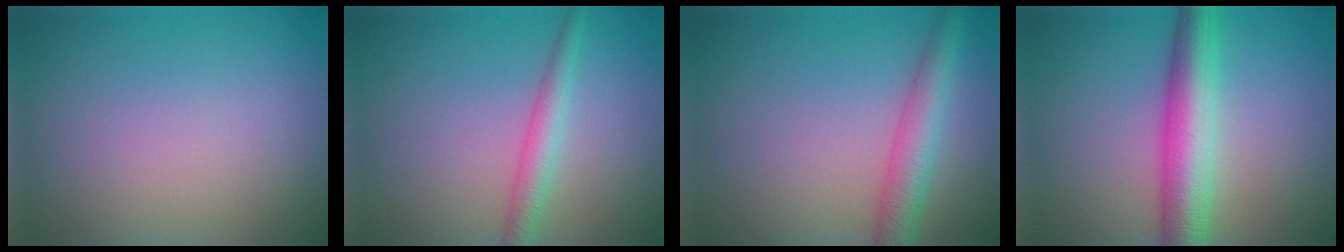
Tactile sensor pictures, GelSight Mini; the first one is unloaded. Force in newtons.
{"total": 2.6, "press": 2.6, "slide": 0.1}
{"total": 4.1, "press": 4.1, "slide": 0.1}
{"total": 6.6, "press": 6.6, "slide": 0.1}